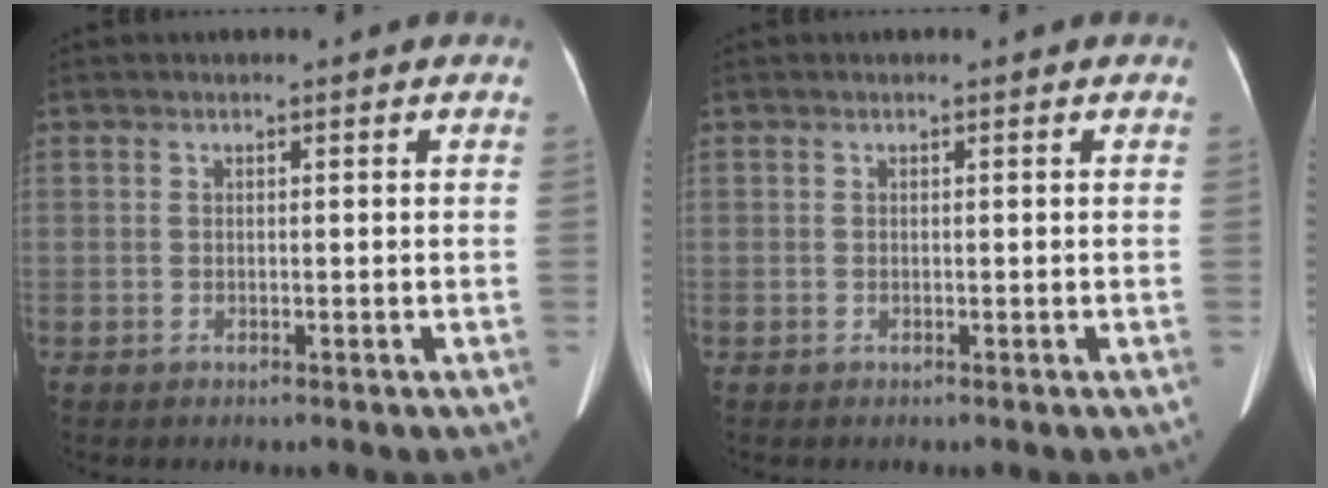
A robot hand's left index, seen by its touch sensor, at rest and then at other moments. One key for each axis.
{"total": 0.0}